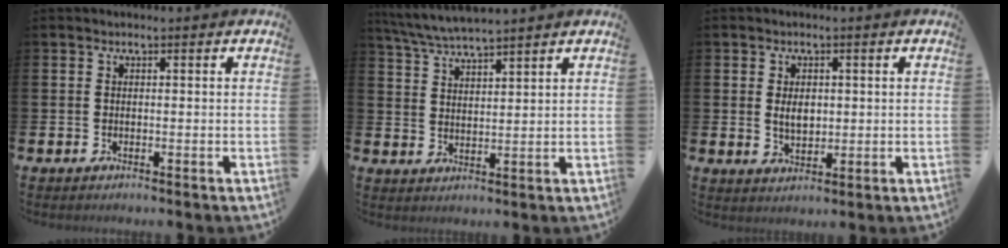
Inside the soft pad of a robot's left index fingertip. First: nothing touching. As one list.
[{"total": 5.0, "force": [4.9, 0.0, 1.2], "torque": [-0.043, -0.022, 0.088]}, {"total": 3.0, "force": [0.6, 1.9, 2.3], "torque": [-0.024, -0.001, 0.004]}]